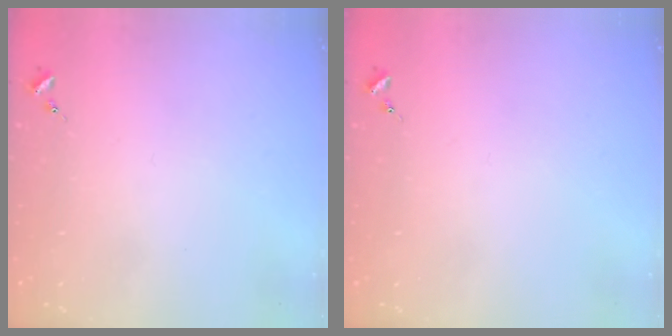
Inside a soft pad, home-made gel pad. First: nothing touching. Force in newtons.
{"total": 0.0}